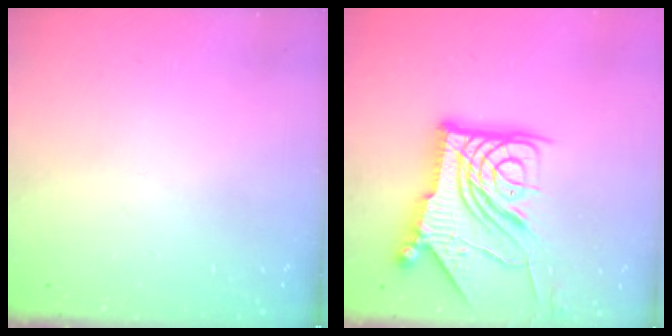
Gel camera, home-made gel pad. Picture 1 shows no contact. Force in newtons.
{"total": 21.3, "press": 21.2, "slide": 2.4}